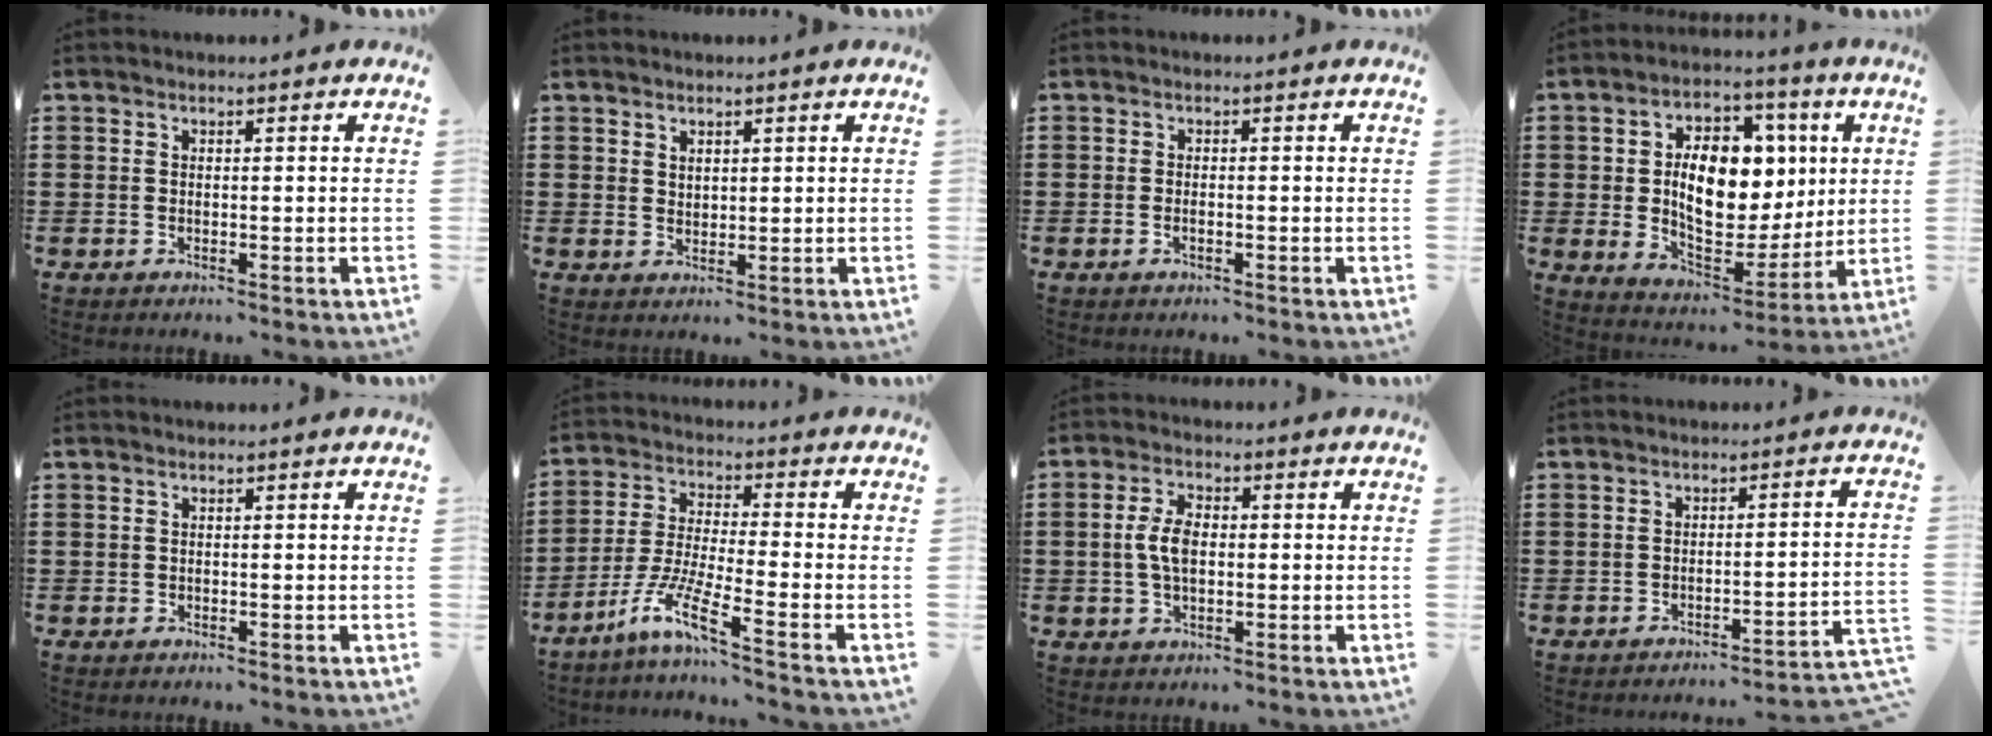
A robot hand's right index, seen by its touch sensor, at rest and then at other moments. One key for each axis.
{"total": 1.7, "fx": 1.5, "fy": 0.9, "fz": 0.2, "tx": -0.004, "ty": 0.003, "tz": 0.029}
{"total": 1.0, "fx": -0.3, "fy": 0.2, "fz": 0.9, "tx": -0.019, "ty": -0.006, "tz": -0.005}
{"total": 13.2, "fx": 1.7, "fy": 8.4, "fz": 10.0, "tx": -0.180, "ty": 0.005, "tz": 0.028}
{"total": 0.0}
{"total": 8.0, "fx": -5.6, "fy": 0.3, "fz": 5.7, "tx": -0.139, "ty": -0.018, "tz": -0.116}
{"total": 5.2, "fx": 0.0, "fy": 2.7, "fz": 4.4, "tx": -0.101, "ty": 0.005, "tz": -0.006}
{"total": 2.9, "fx": -2.6, "fy": -0.6, "fz": 1.2, "tx": -0.024, "ty": -0.009, "tz": -0.056}